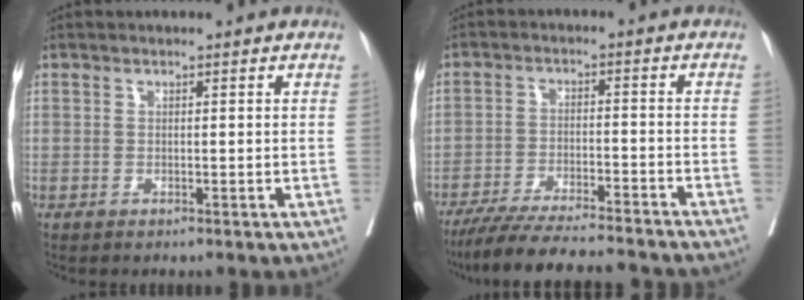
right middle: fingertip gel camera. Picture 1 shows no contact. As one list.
[{"total": 17.1, "force": [-15.4, 1.3, 7.3], "torque": [-0.125, -0.025, -0.229]}]